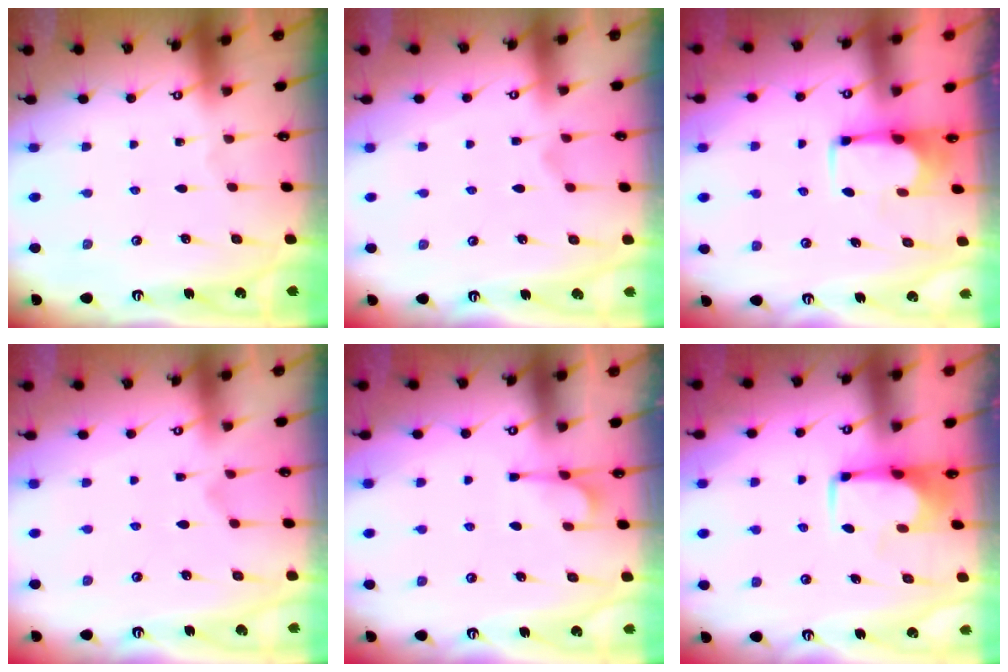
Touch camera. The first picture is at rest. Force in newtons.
{"total": 1.2, "press": 0.7, "slide": 1.0}
{"total": 1.8, "press": 1.7, "slide": 0.5}
{"total": 2.1, "press": 1.9, "slide": 1.0}
{"total": 2.5, "press": 2.0, "slide": 1.4}
{"total": 1.0, "press": 1.0, "slide": 0.1}